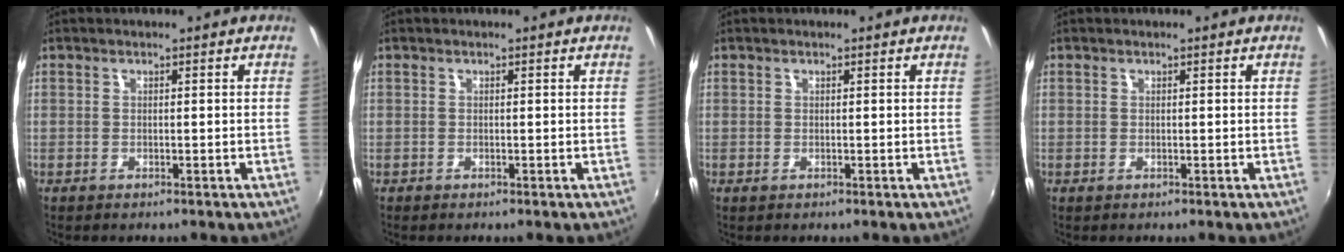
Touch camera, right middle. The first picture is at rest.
{"total": 0.0}
{"total": 0.0}
{"total": 0.0}